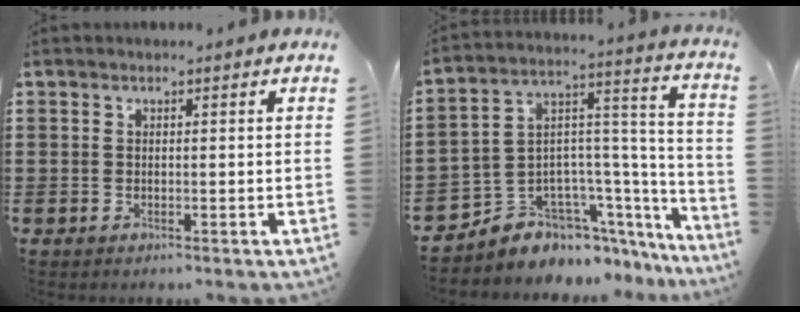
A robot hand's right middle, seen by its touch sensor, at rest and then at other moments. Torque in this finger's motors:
{"motor_torque": [1.27, -0.87, 0.14, 0.04]}